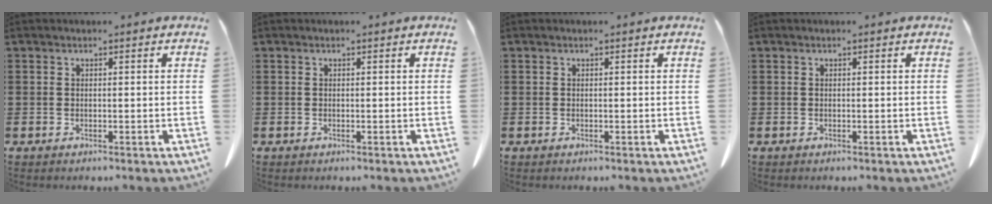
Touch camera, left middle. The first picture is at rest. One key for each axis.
{"total": 0.0}
{"total": 0.0}
{"total": 0.0}